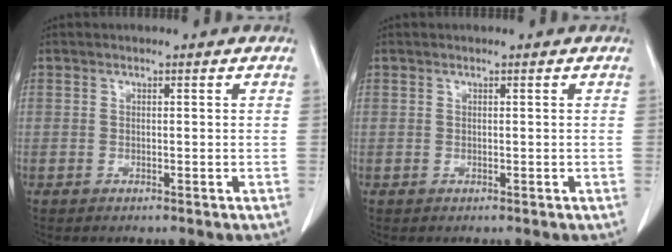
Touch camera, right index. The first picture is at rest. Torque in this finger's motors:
{"motor_torque": [0.00, 0.00, 0.00, 0.00]}